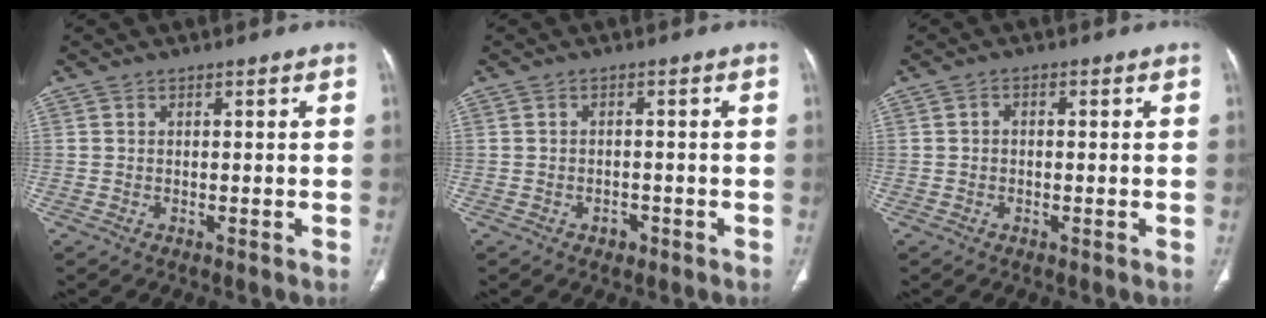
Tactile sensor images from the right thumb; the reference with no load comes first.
{"total": 1.8, "force": [-1.0, 1.3, 0.8], "torque": [-0.008, 0.006, -0.011]}
{"total": 1.1, "force": [0.0, 0.9, 0.7], "torque": [-0.007, 0.006, -0.005]}